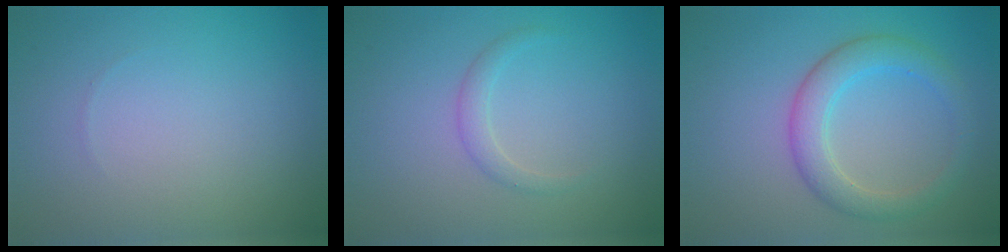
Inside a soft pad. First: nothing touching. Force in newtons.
{"total": 1.2, "press": 1.2, "slide": 0.0}
{"total": 3.7, "press": 3.7, "slide": 0.1}